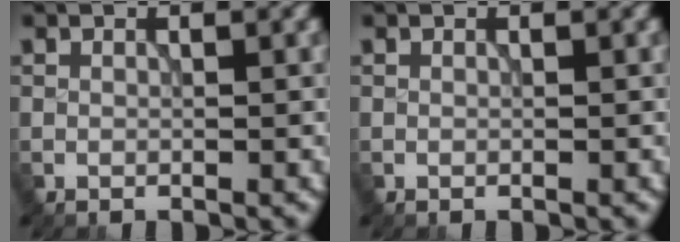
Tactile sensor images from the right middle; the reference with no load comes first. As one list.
[{"total": 0.0}]